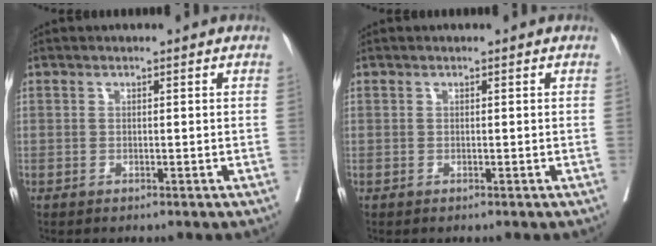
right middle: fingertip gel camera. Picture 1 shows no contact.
{"total": 0.0}